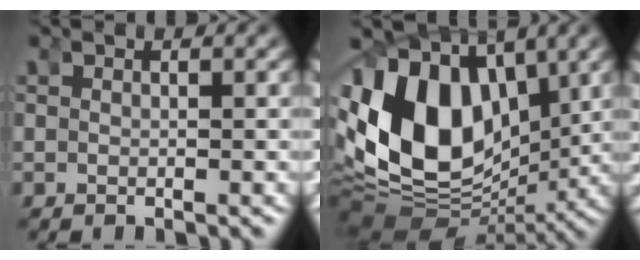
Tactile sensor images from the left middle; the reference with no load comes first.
{"total": 18.8, "force": [0.2, 14.1, 12.4], "torque": [-0.243, -0.047, 0.016]}